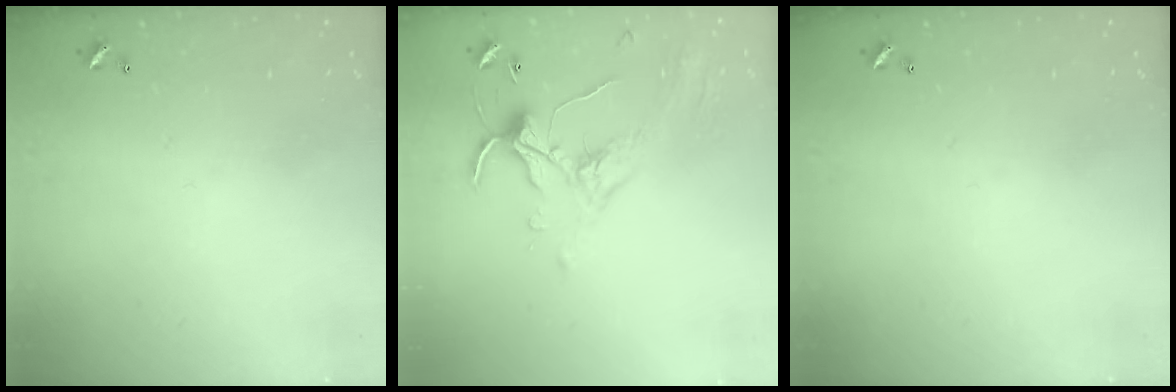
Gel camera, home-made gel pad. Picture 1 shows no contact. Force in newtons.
{"total": 1.2, "press": 0.6, "slide": 1.1}
{"total": 0.0}